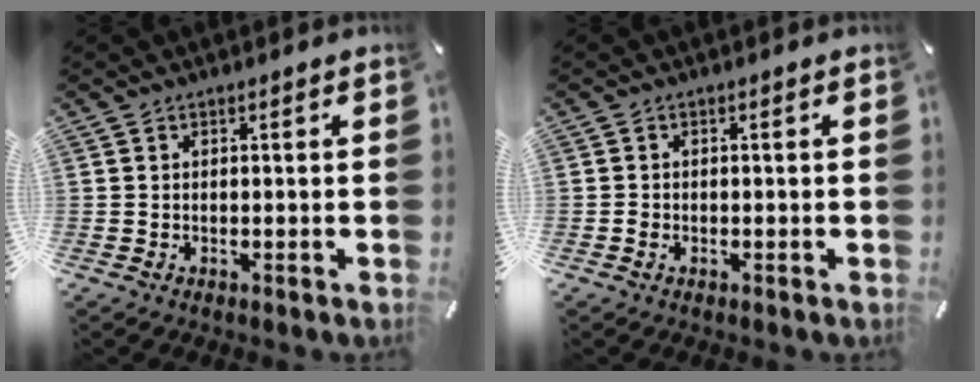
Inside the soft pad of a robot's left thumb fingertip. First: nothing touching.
{"total": 0.8, "force": [-0.4, 0.6, 0.4], "torque": [-0.006, 0.000, -0.009]}